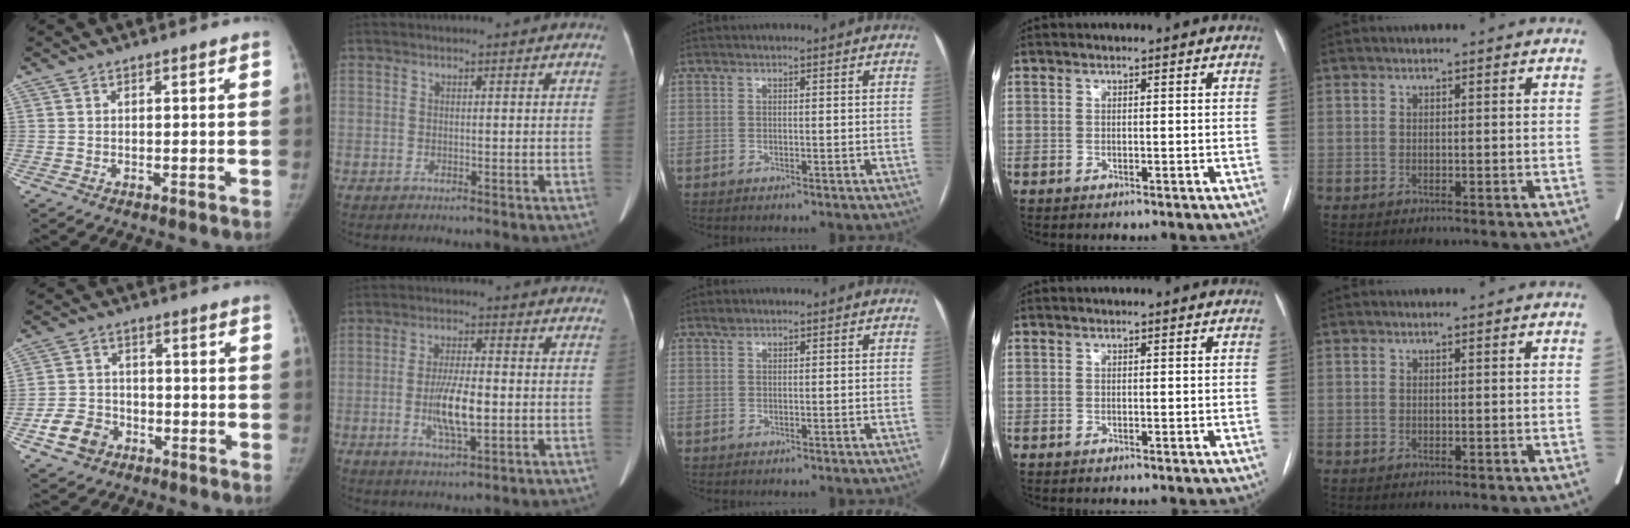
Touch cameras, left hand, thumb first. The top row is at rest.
{"thumb": {"total": 7.6, "force": [-3.7, 5.9, 3.0], "torque": [-0.041, 0.024, -0.065]}, "index": {"total": 7.5, "force": [-1.4, 1.7, 7.2], "torque": [-0.140, -0.004, -0.024]}, "middle": {"total": 0.7, "force": [0.7, 0.2, 0.1], "torque": [-0.007, 0.003, 0.014]}}